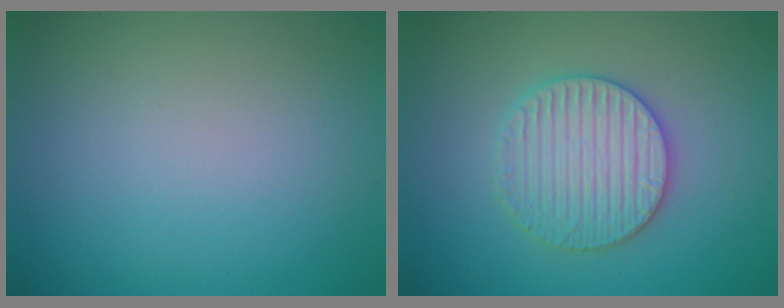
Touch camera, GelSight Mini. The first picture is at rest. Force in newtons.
{"total": 4.0, "press": 3.9, "slide": 0.8}